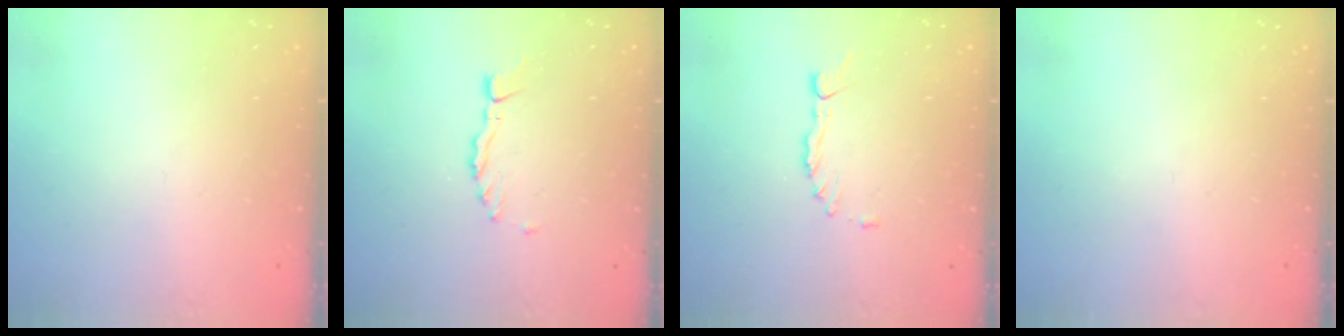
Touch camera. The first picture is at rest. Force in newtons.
{"total": 2.2, "press": 2.2, "slide": 0.3}
{"total": 2.2, "press": 2.2, "slide": 0.3}
{"total": 0.0}